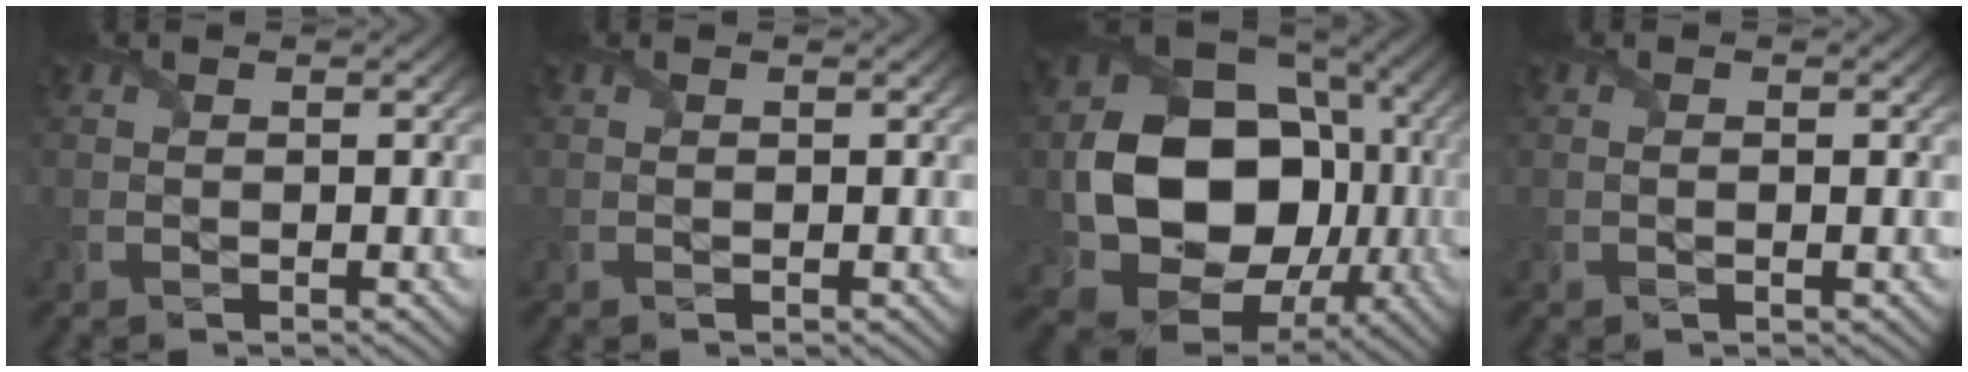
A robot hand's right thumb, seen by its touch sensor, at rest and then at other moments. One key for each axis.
{"total": 0.0}
{"total": 17.4, "fx": -1.2, "fy": 13.9, "fz": 10.4, "tx": -0.184, "ty": -0.058, "tz": 0.006}
{"total": 0.7, "fx": -0.1, "fy": 0.1, "fz": 0.7, "tx": -0.014, "ty": -0.003, "tz": -0.001}